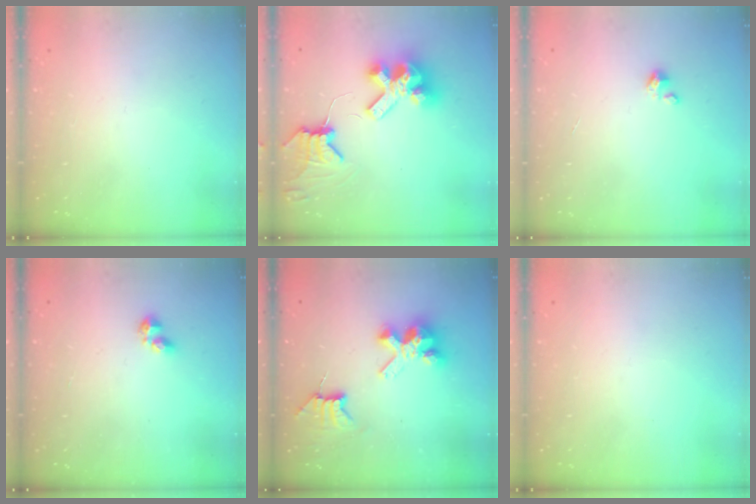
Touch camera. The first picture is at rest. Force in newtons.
{"total": 10.6, "press": 10.5, "slide": 1.4}
{"total": 2.0, "press": 1.9, "slide": 0.3}
{"total": 2.3, "press": 2.2, "slide": 0.6}
{"total": 8.1, "press": 8.1, "slide": 0.7}
{"total": 0.0}